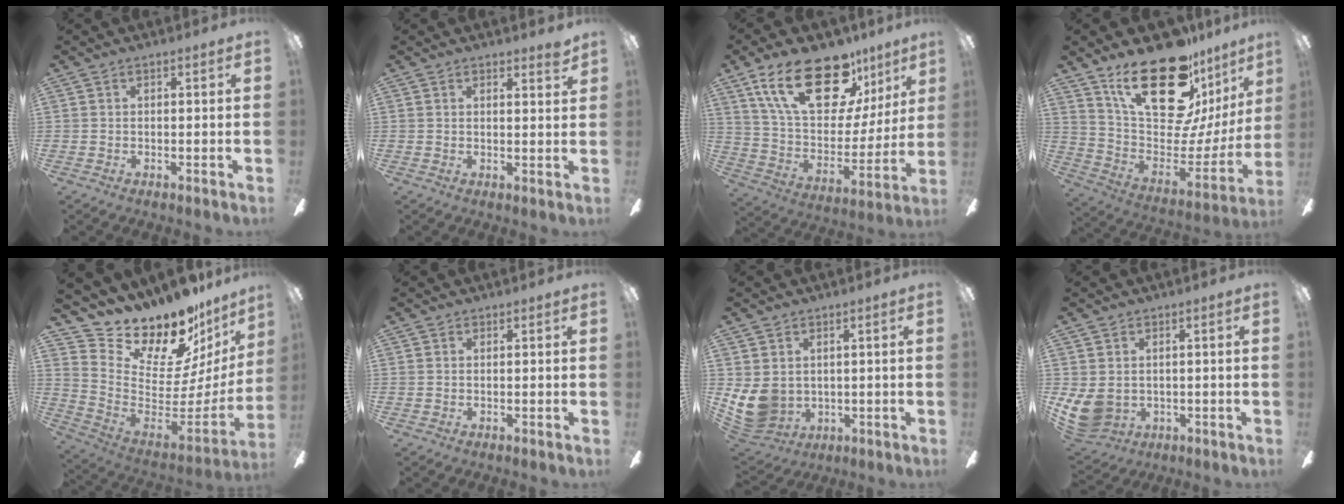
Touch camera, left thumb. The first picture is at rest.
{"total": 1.9, "force": [1.8, 0.3, 0.7], "torque": [0.001, -0.010, 0.028]}
{"total": 24.4, "force": [15.0, 11.7, 15.2], "torque": [-0.253, -0.076, 0.267]}
{"total": 27.5, "force": [17.4, 12.0, 17.5], "torque": [-0.293, -0.128, 0.311]}
{"total": 15.3, "force": [13.9, 5.2, 3.7], "torque": [-0.060, -0.135, 0.246]}
{"total": 0.0}
{"total": 9.6, "force": [0.2, 8.5, 4.5], "torque": [-0.126, -0.006, 0.007]}
{"total": 7.8, "force": [-0.4, 6.7, 3.9], "torque": [-0.103, -0.003, -0.006]}